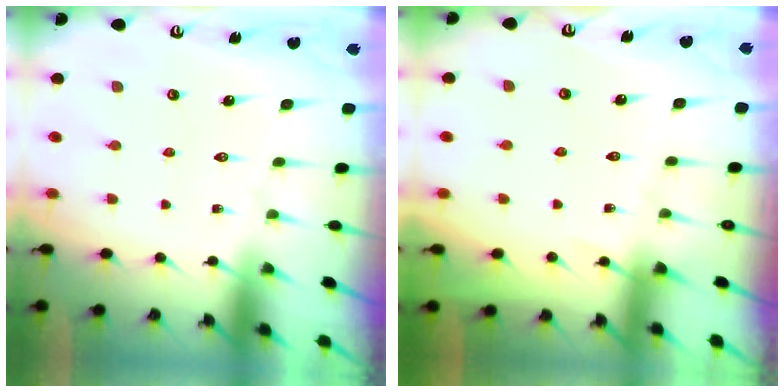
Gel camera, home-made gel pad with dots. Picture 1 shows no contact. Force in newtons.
{"total": 2.5, "press": 2.4, "slide": 0.4}